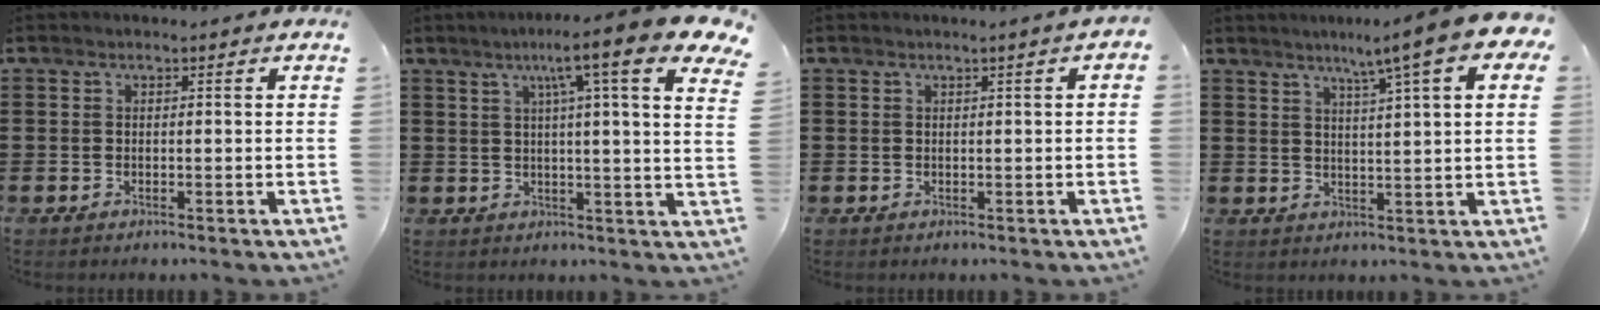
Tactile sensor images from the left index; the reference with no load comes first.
{"total": 11.3, "force": [6.6, 0.4, 9.2], "torque": [-0.163, -0.024, 0.097]}
{"total": 0.6, "force": [0.3, -0.1, 0.5], "torque": [-0.008, -0.003, 0.007]}
{"total": 8.9, "force": [5.8, 0.2, 6.7], "torque": [-0.118, -0.020, 0.091]}